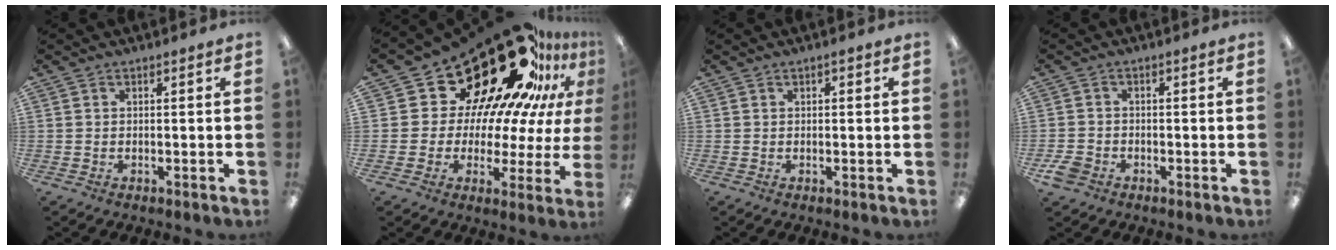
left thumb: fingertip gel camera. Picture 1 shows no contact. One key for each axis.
{"total": 26.4, "fx": 18.4, "fy": 13.1, "fz": 13.7, "tx": -0.198, "ty": -0.143, "tz": 0.326}
{"total": 0.6, "fx": 0.0, "fy": 0.4, "fz": 0.4, "tx": -0.007, "ty": 0.001, "tz": 0.000}
{"total": 3.8, "fx": -2.5, "fy": 2.6, "fz": 1.1, "tx": -0.026, "ty": 0.007, "tz": -0.049}